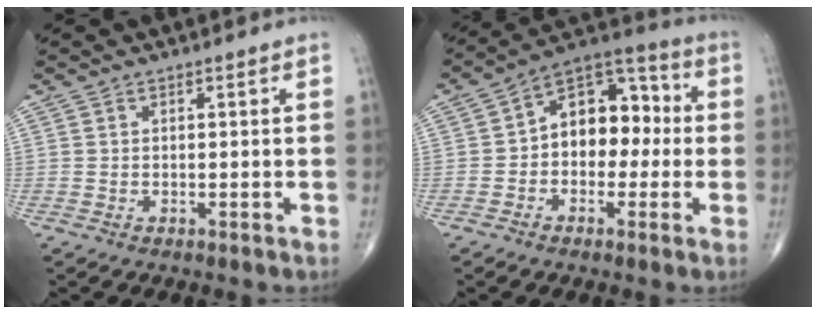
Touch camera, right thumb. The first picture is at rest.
{"total": 12.9, "force": [-0.1, 8.8, 9.5], "torque": [-0.098, 0.044, -0.018]}